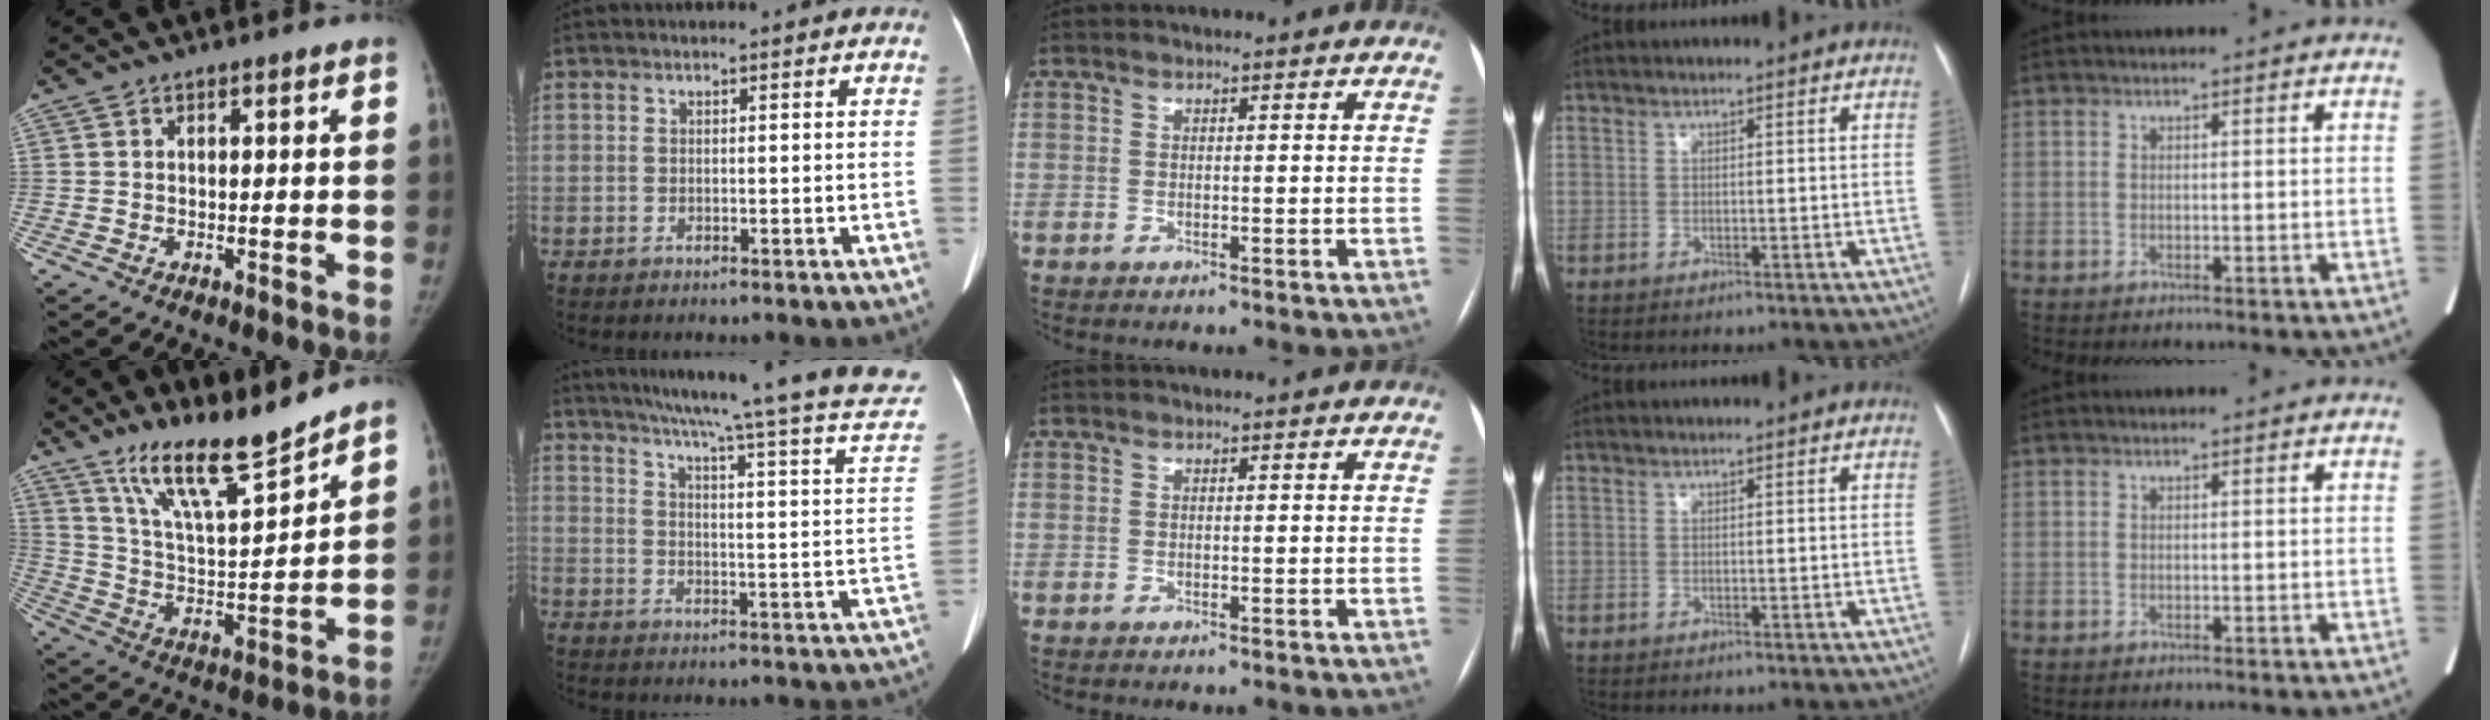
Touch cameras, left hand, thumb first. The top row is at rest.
{"thumb": {"total": 14.9, "force": [12.3, 1.8, 8.2], "torque": [-0.125, -0.082, 0.227]}, "index": {"total": 28.6, "force": [25.3, -0.4, 13.4], "torque": [-0.202, -0.081, 0.306]}}